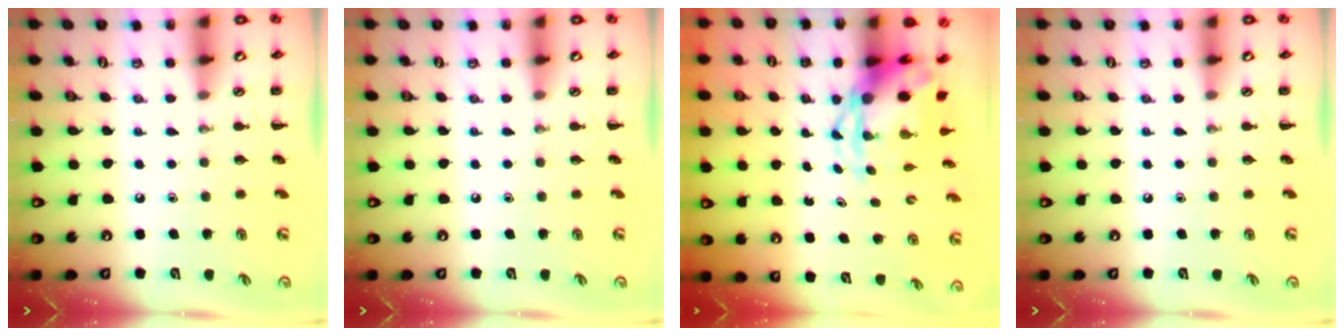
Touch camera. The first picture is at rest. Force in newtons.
{"total": 0.0}
{"total": 4.7, "press": 4.5, "slide": 1.2}
{"total": 0.0}